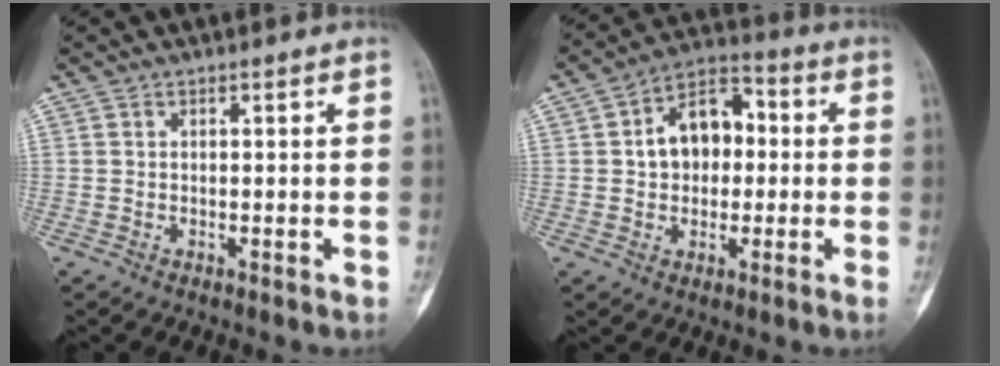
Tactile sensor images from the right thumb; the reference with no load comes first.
{"total": 11.2, "force": [0.9, 7.7, 8.0], "torque": [-0.100, 0.029, 0.005]}